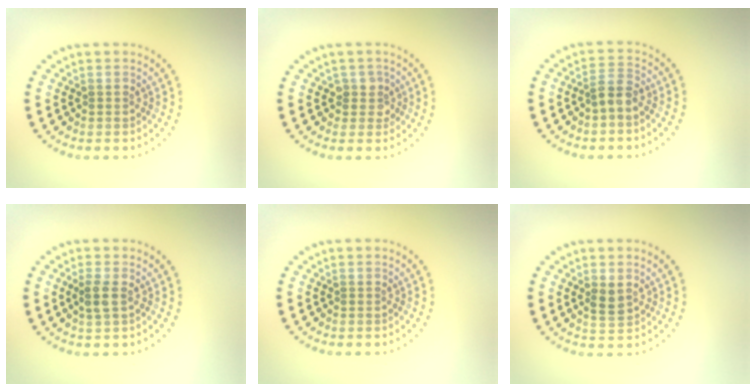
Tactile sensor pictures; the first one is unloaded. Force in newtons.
{"total": 1.6, "press": 1.3, "slide": 1.0}
{"total": 2.0, "press": 1.5, "slide": 1.3}
{"total": 1.4, "press": 1.3, "slide": 0.4}
{"total": 0.0}
{"total": 1.7, "press": 1.6, "slide": 0.5}